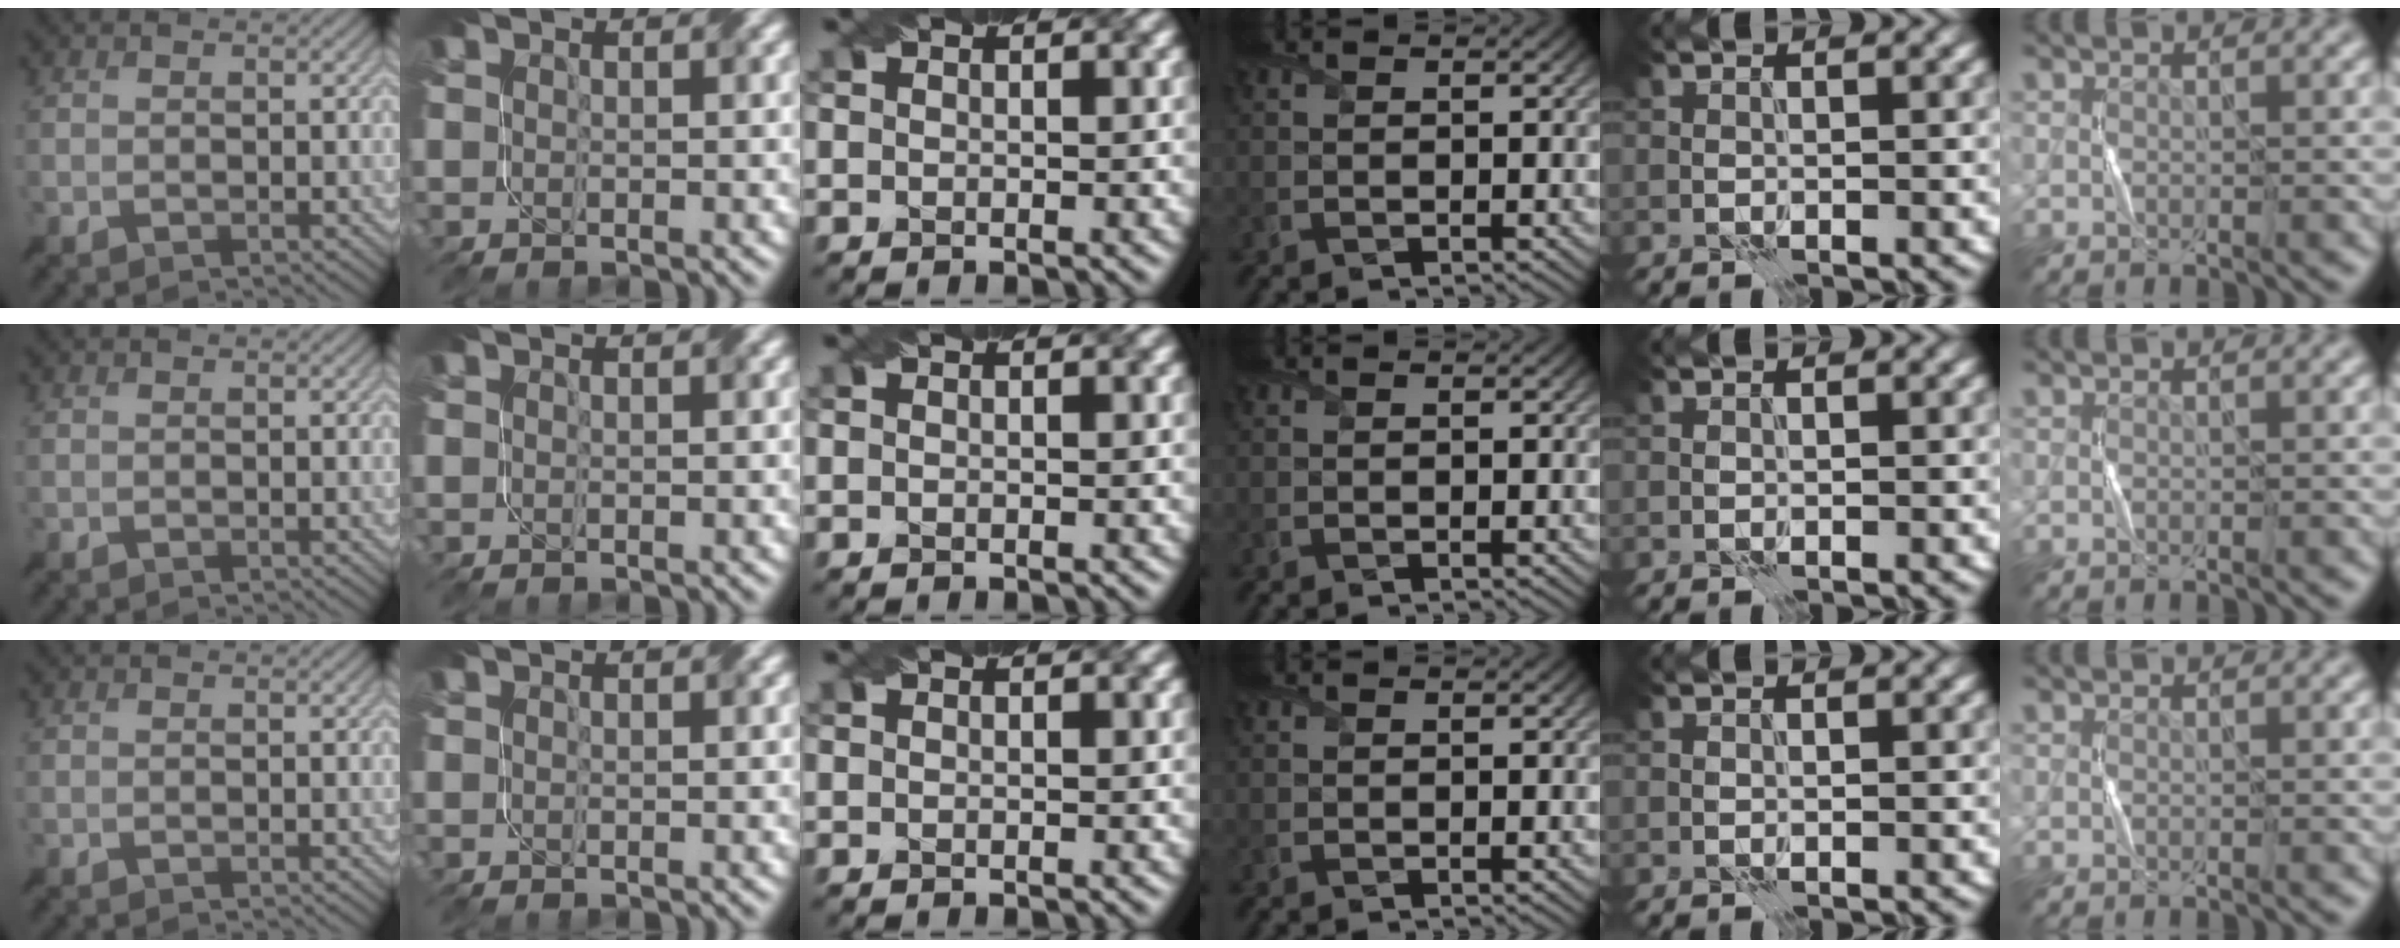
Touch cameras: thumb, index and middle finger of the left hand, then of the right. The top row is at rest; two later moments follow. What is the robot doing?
{"motion": "fold", "object": "coffee filter"}